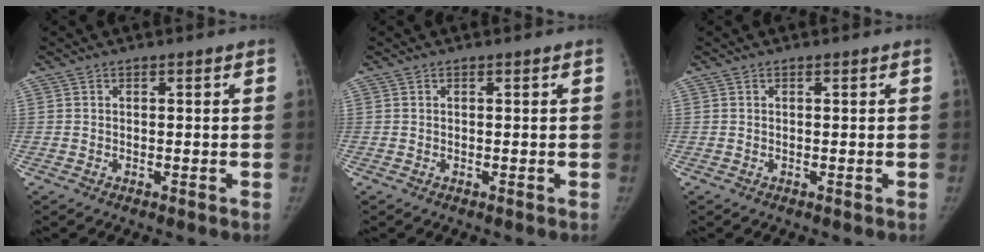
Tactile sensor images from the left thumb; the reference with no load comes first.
{"total": 0.0}
{"total": 0.0}